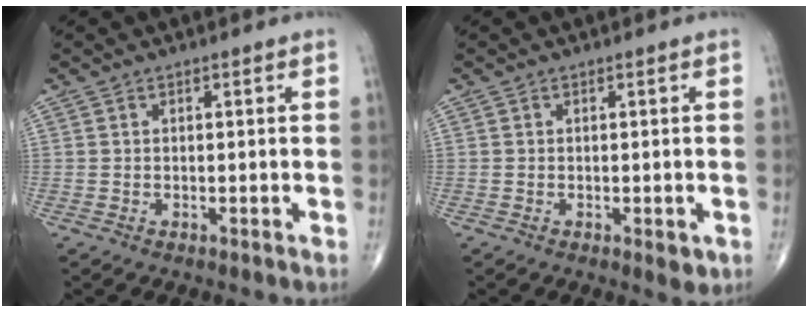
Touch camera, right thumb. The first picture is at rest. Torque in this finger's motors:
{"motor_torque": [0.59, 0.55, -0.16, -0.10, 0.07]}